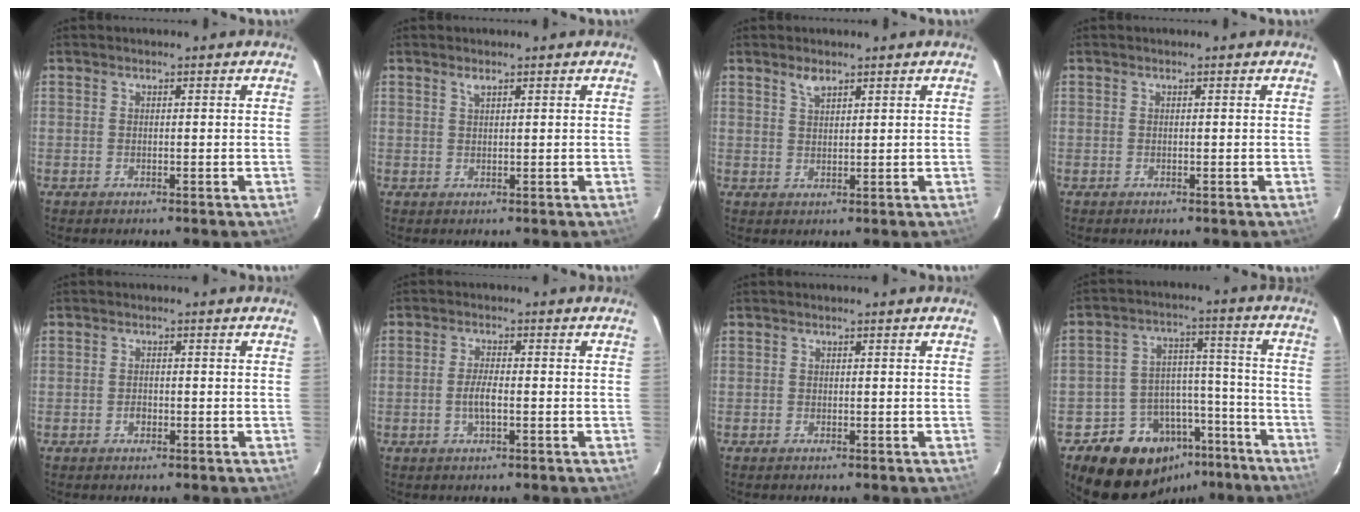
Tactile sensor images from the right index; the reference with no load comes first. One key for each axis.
{"total": 1.0, "fx": 0.7, "fy": 0.2, "fz": 0.6, "tx": -0.012, "ty": 0.002, "tz": 0.014}
{"total": 2.3, "fx": 1.7, "fy": 0.9, "fz": 1.2, "tx": -0.021, "ty": 0.003, "tz": 0.034}
{"total": 0.0}
{"total": 1.4, "fx": -0.8, "fy": 0.9, "fz": 0.7, "tx": -0.014, "ty": 0.004, "tz": -0.013}
{"total": 3.4, "fx": -1.0, "fy": 0.8, "fz": 3.2, "tx": -0.065, "ty": 0.000, "tz": -0.019}
{"total": 0.0}
{"total": 16.8, "fx": -11.9, "fy": 11.1, "fz": 4.4, "tx": -0.090, "ty": 0.072, "tz": -0.154}